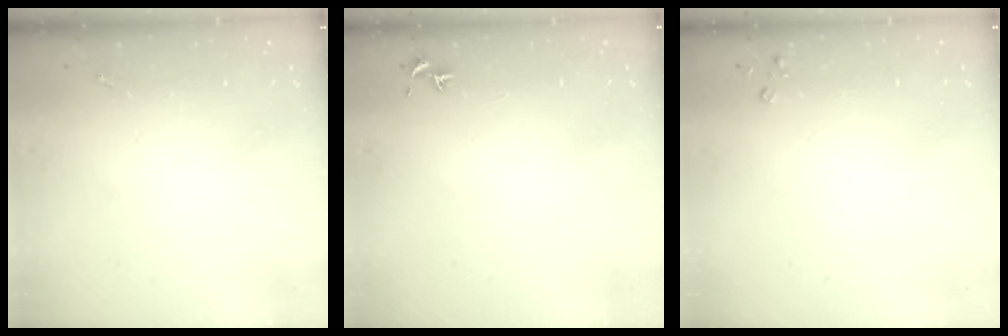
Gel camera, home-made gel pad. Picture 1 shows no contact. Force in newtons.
{"total": 0.8, "press": 0.7, "slide": 0.3}
{"total": 2.6, "press": 2.6, "slide": 0.3}